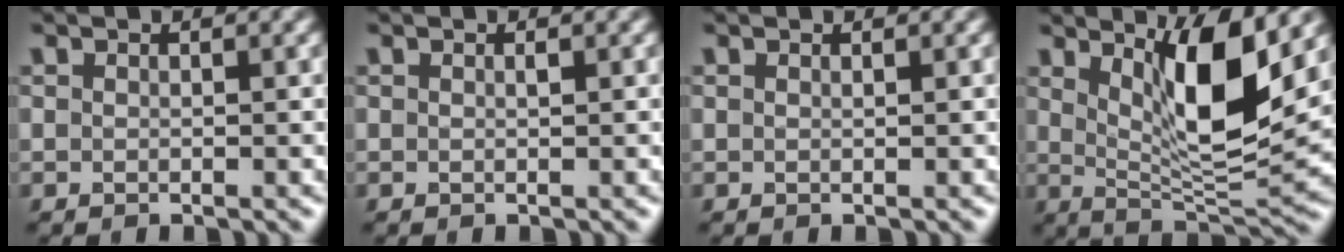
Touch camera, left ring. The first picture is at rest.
{"total": 0.0}
{"total": 0.0}
{"total": 8.1, "force": [3.0, 2.1, 7.2], "torque": [-0.119, -0.020, 0.056]}